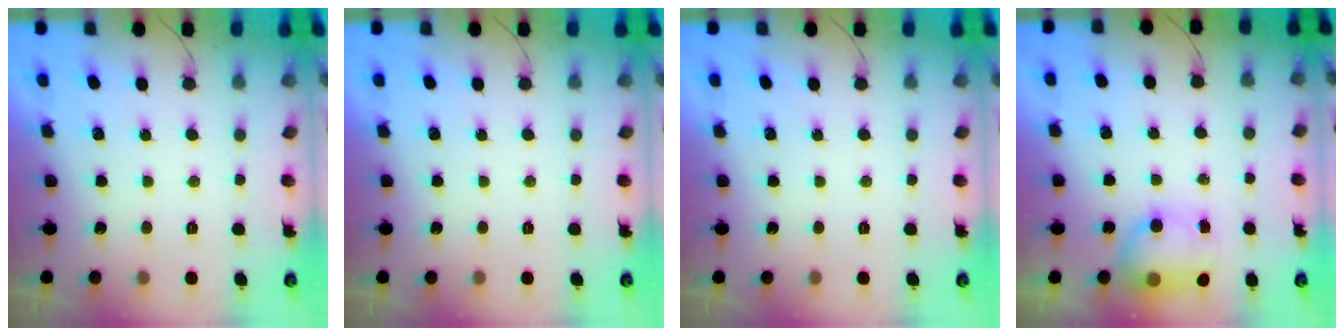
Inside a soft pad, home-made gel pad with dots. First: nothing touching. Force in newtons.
{"total": 0.0}
{"total": 0.0}
{"total": 10.6, "press": 8.6, "slide": 6.3}